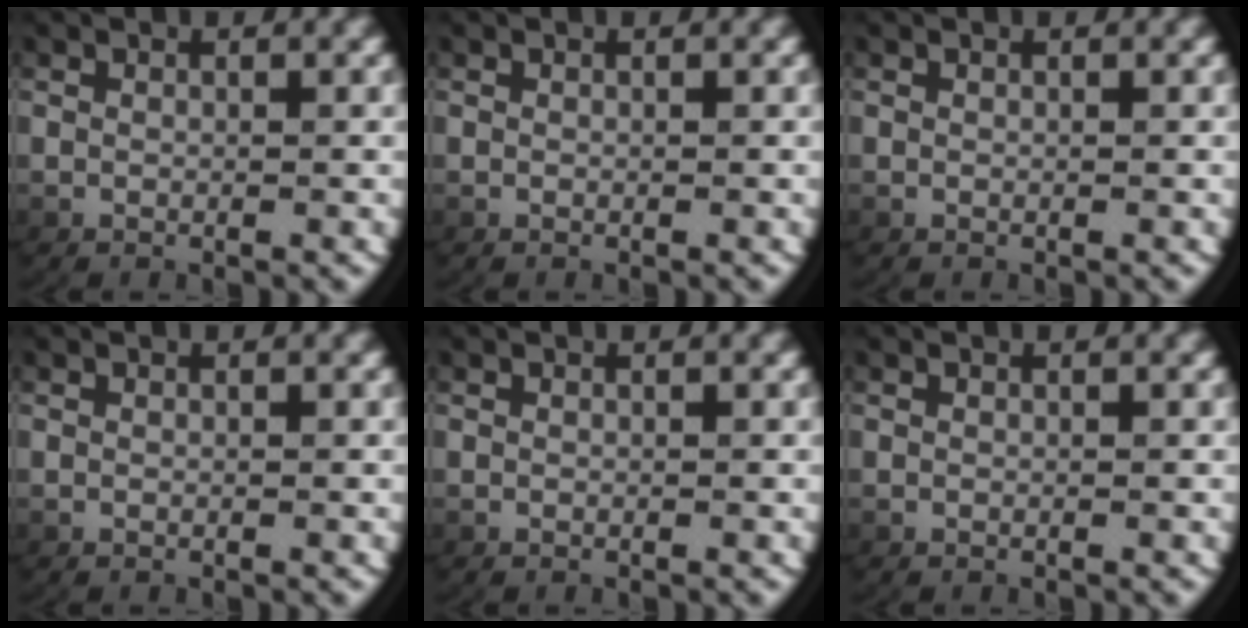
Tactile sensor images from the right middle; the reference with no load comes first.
{"total": 0.0}
{"total": 0.0}
{"total": 0.0}
{"total": 0.0}
{"total": 0.0}